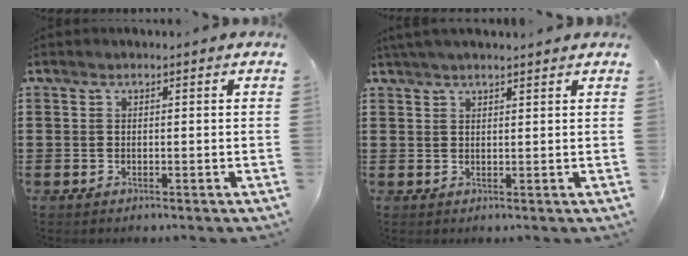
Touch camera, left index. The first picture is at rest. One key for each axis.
{"total": 1.9, "fx": 1.7, "fy": 0.1, "fz": 0.9, "tx": -0.020, "ty": 0.002, "tz": 0.033}